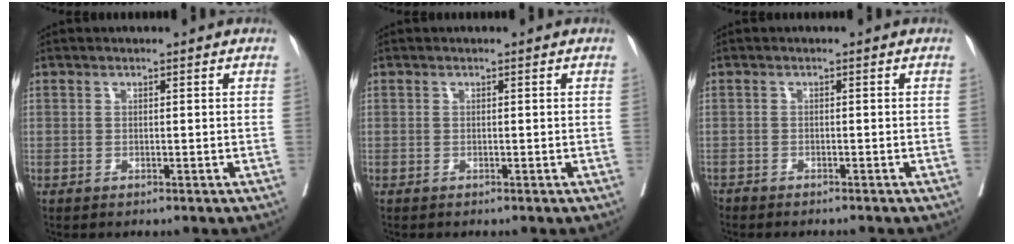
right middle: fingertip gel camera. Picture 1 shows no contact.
{"total": 0.0}
{"total": 2.9, "force": [-2.8, 0.5, 0.6], "torque": [-0.003, -0.006, -0.043]}